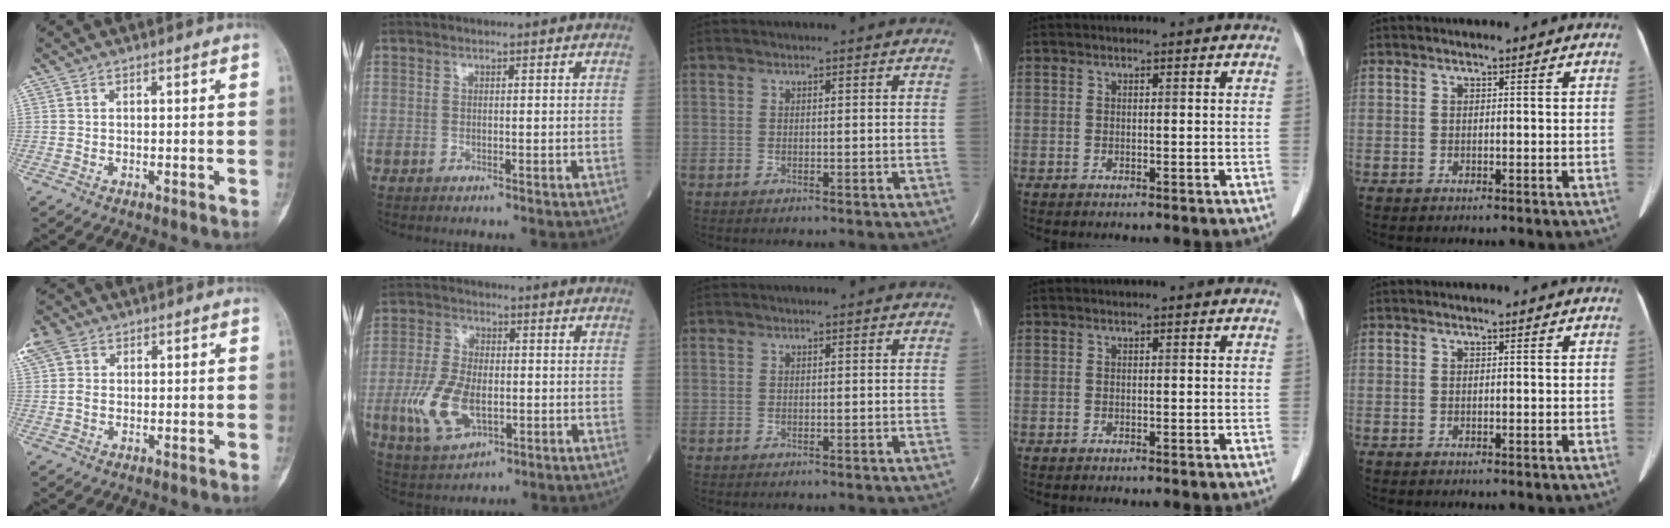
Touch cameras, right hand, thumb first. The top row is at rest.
{"thumb": {"total": 5.4, "force": [2.2, 3.9, 3.0], "torque": [-0.072, 0.015, 0.042]}, "index": {"total": 10.7, "force": [-2.7, 5.3, 8.9], "torque": [-0.200, -0.002, -0.046]}}